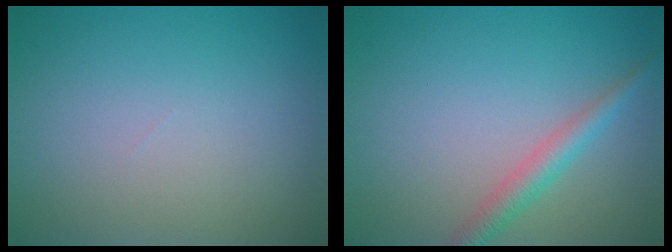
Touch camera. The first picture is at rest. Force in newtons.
{"total": 2.3, "press": 2.3, "slide": 0.1}